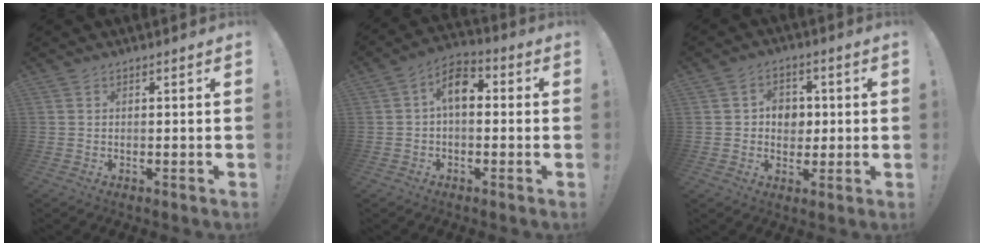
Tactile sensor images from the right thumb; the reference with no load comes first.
{"total": 8.2, "force": [1.1, 4.9, 6.5], "torque": [-0.119, 0.010, 0.022]}
{"total": 6.7, "force": [0.7, 6.1, 2.7], "torque": [-0.029, -0.004, 0.012]}